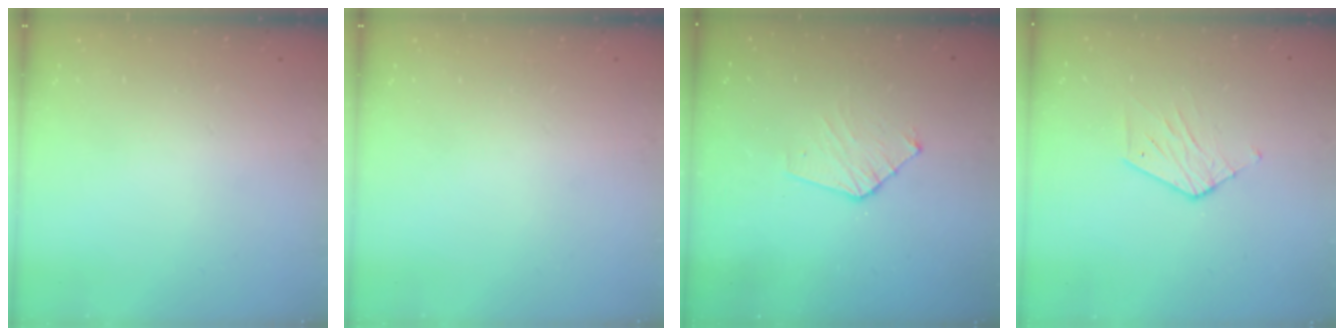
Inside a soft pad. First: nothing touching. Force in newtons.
{"total": 0.0}
{"total": 5.9, "press": 5.9, "slide": 0.5}
{"total": 5.5, "press": 5.5, "slide": 0.4}